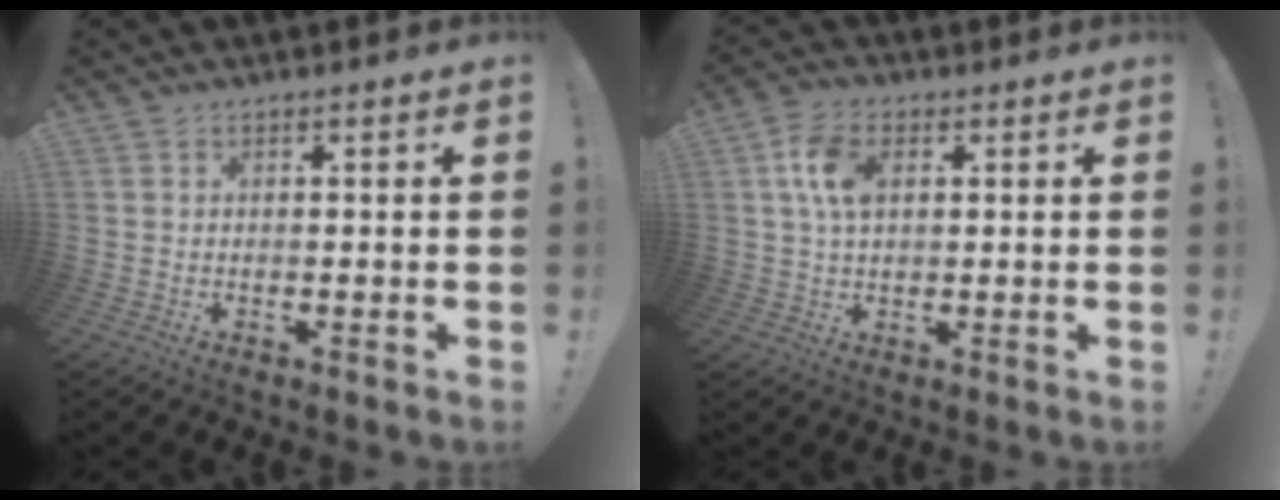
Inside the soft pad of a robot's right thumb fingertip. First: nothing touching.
{"total": 9.0, "force": [2.2, 5.9, 6.5], "torque": [-0.126, 0.006, 0.042]}